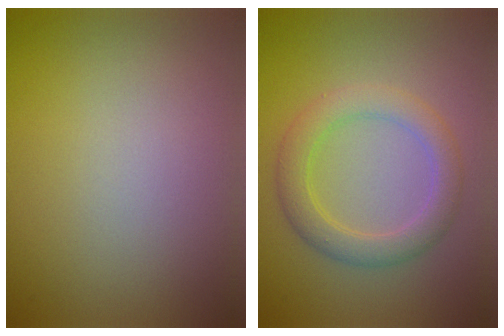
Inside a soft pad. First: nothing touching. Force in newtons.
{"total": 3.7, "press": 3.7, "slide": 0.3}